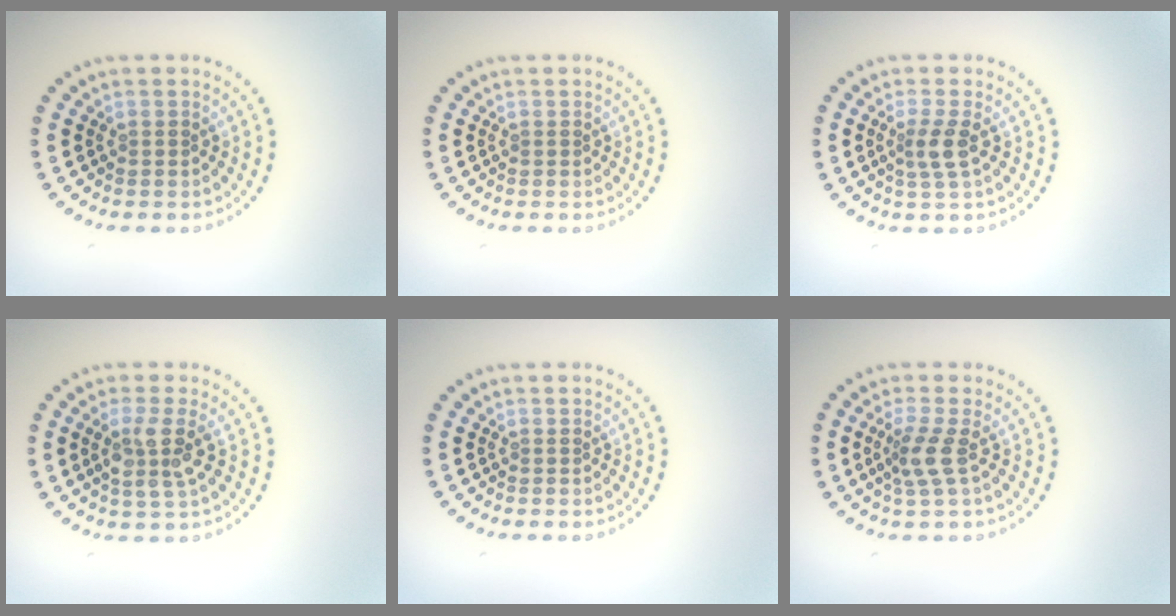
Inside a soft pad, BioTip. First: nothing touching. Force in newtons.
{"total": 0.0}
{"total": 2.2, "press": 1.8, "slide": 1.4}
{"total": 3.1, "press": 2.7, "slide": 1.5}
{"total": 0.0}
{"total": 2.4, "press": 1.8, "slide": 1.6}